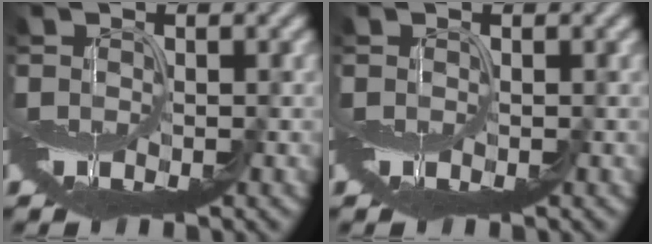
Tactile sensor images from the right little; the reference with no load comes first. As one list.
[{"total": 0.0}]